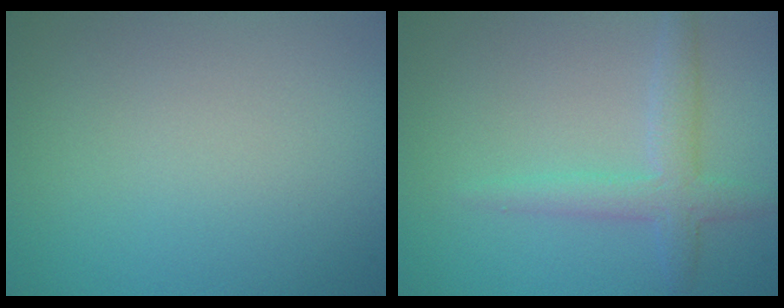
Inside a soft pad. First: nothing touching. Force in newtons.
{"total": 2.8, "press": 2.8, "slide": 0.1}